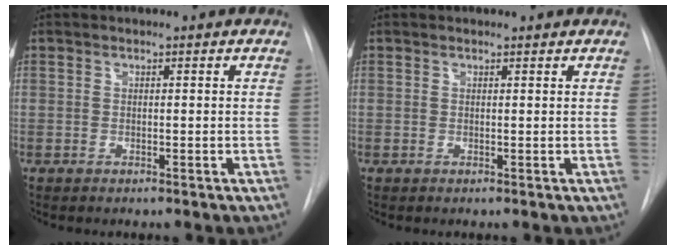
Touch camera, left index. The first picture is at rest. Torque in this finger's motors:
{"motor_torque": [0.02, 0.01, -0.31, -0.01]}